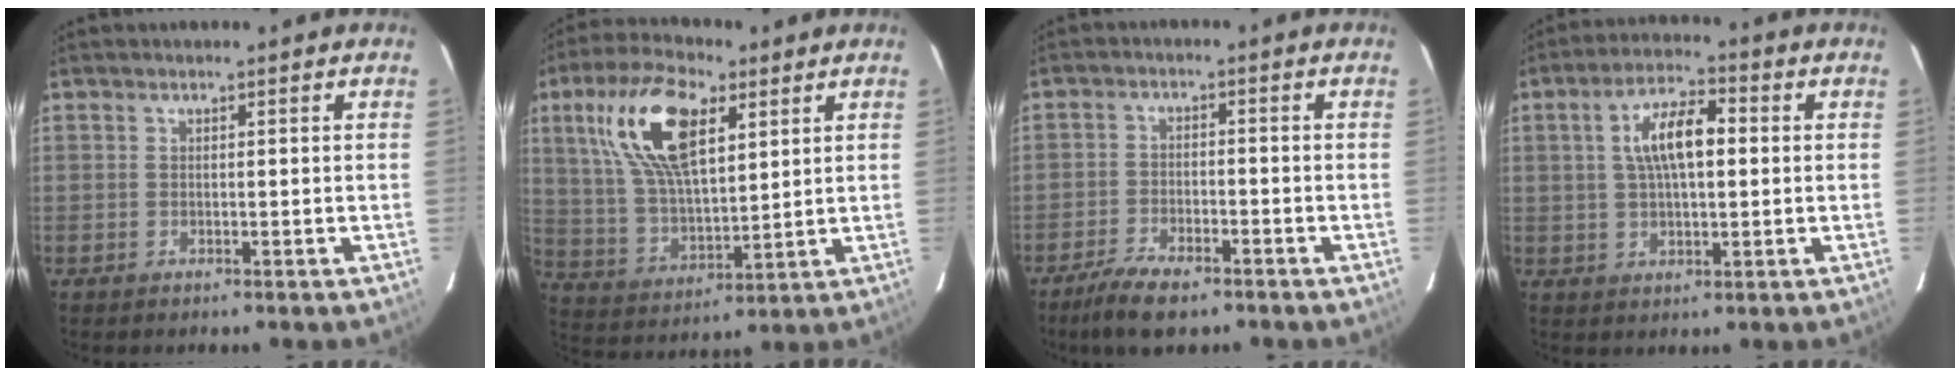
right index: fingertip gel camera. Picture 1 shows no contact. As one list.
[{"total": 17.1, "force": [7.3, 7.4, 13.6], "torque": [-0.262, 0.020, 0.146]}, {"total": 8.4, "force": [-6.4, 2.7, 4.7], "torque": [-0.117, -0.014, -0.115]}, {"total": 9.0, "force": [1.5, 3.7, 8.1], "torque": [-0.148, 0.018, 0.026]}]